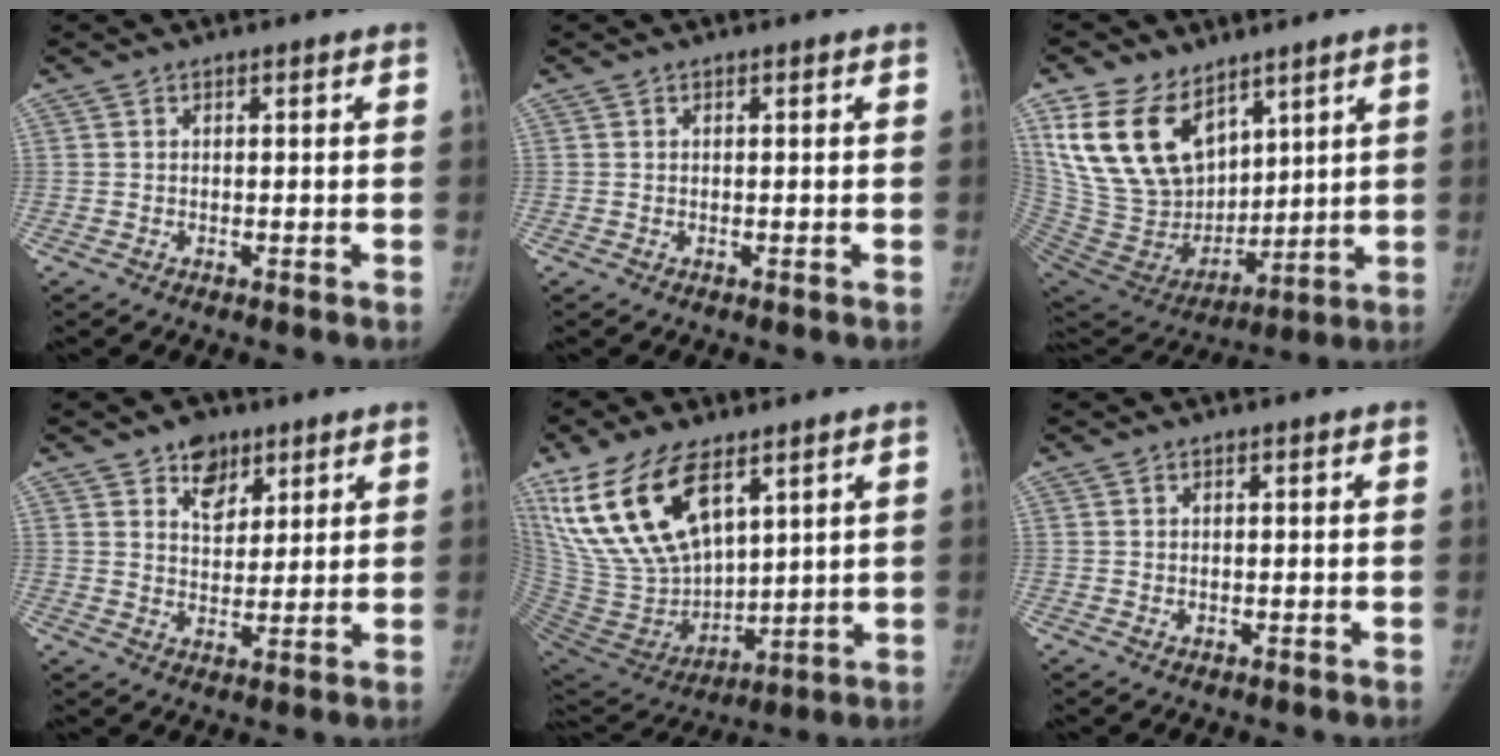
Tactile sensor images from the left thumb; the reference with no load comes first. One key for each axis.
{"total": 0.0}
{"total": 20.4, "fx": 11.1, "fy": 12.8, "fz": 11.3, "tx": -0.187, "ty": -0.047, "tz": 0.232}
{"total": 6.8, "fx": 4.2, "fy": 4.4, "fz": 3.0, "tx": -0.018, "ty": -0.024, "tz": 0.068}
{"total": 20.9, "fx": 11.2, "fy": 10.4, "fz": 14.2, "tx": -0.256, "ty": -0.054, "tz": 0.228}
{"total": 0.5, "fx": 0.1, "fy": 0.4, "fz": 0.3, "tx": -0.004, "ty": -0.002, "tz": 0.003}